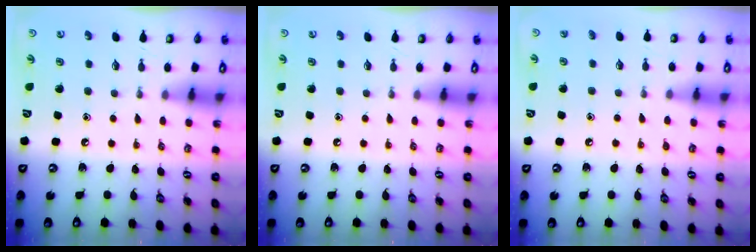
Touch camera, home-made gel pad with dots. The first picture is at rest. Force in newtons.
{"total": 0.0}
{"total": 4.2, "press": 4.2, "slide": 0.6}